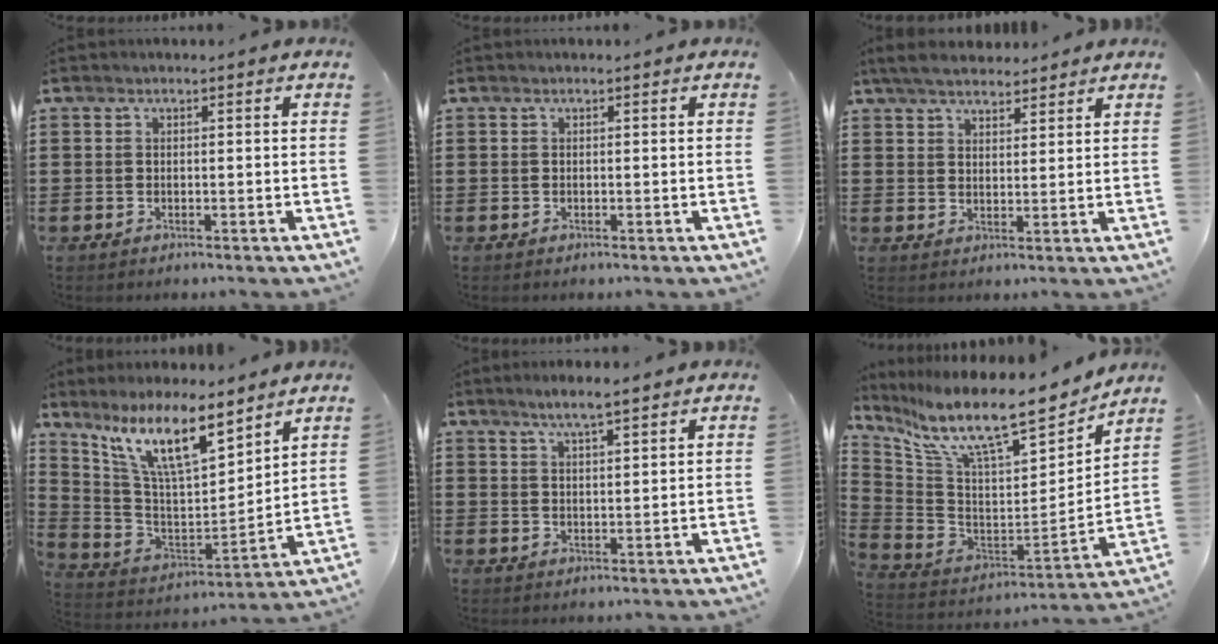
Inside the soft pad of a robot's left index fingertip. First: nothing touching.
{"total": 0.0}
{"total": 4.6, "force": [4.1, 1.4, 1.6], "torque": [-0.044, -0.002, 0.077]}
{"total": 12.0, "force": [8.6, 2.4, 8.0], "torque": [-0.181, -0.038, 0.152]}
{"total": 3.6, "force": [2.8, 0.3, 2.2], "torque": [-0.048, 0.002, 0.050]}
{"total": 13.3, "force": [9.6, 3.1, 8.6], "torque": [-0.181, -0.068, 0.162]}